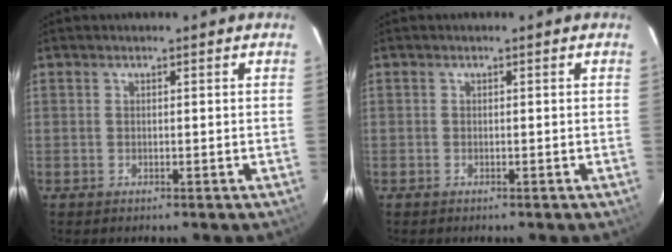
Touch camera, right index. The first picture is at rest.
{"total": 0.6, "force": [-0.4, 0.5, 0.0], "torque": [0.001, 0.002, -0.006]}